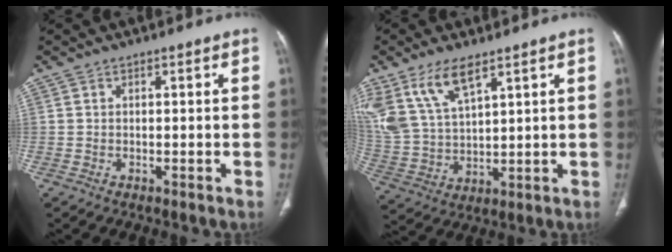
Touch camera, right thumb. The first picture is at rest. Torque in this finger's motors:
{"motor_torque": [-0.17, 0.94, 1.17, 0.94, 0.10]}